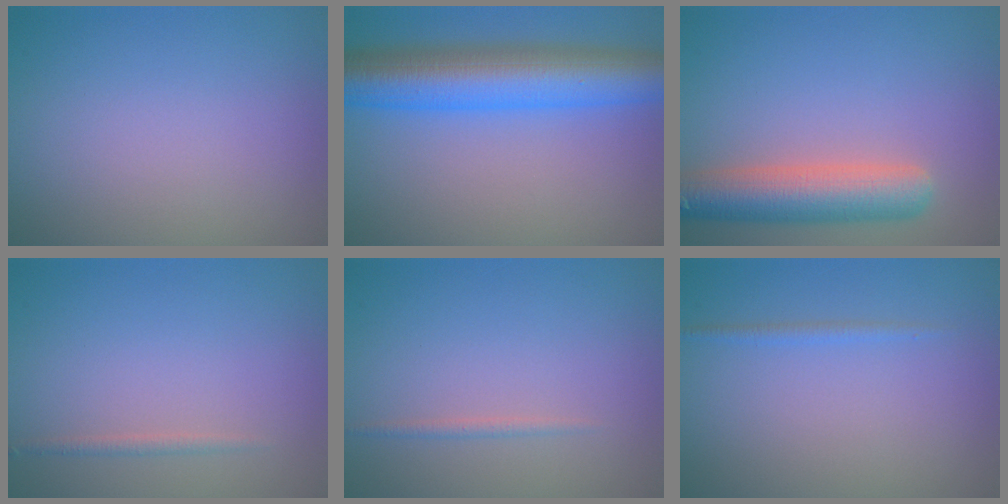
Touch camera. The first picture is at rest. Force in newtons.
{"total": 9.3, "press": 9.3, "slide": 0.1}
{"total": 6.3, "press": 6.3, "slide": 0.3}
{"total": 0.8, "press": 0.8, "slide": 0.0}
{"total": 0.8, "press": 0.7, "slide": 0.1}
{"total": 0.8, "press": 0.8, "slide": 0.1}